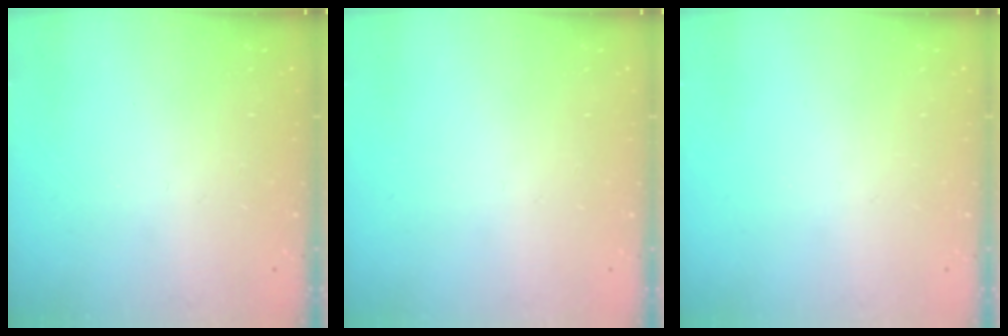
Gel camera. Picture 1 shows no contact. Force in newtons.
{"total": 0.0}
{"total": 0.0}